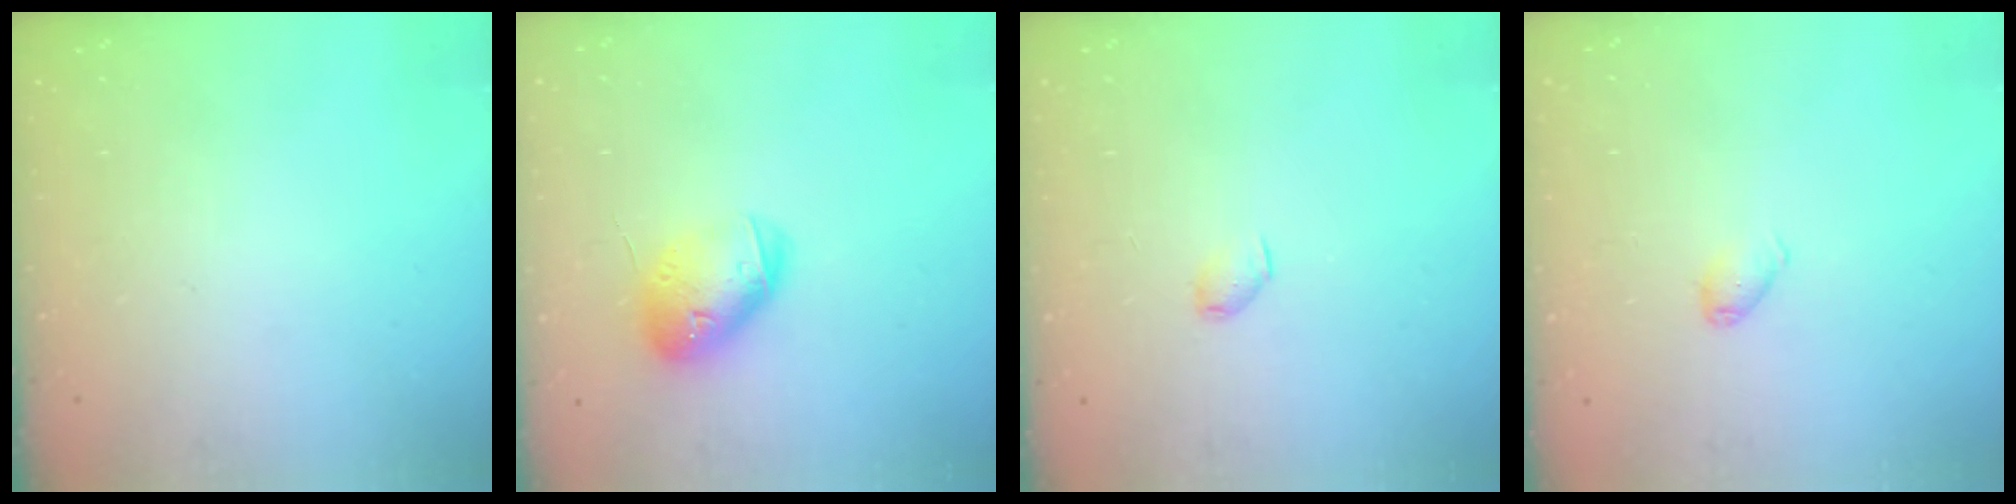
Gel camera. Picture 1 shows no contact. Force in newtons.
{"total": 12.6, "press": 12.4, "slide": 1.9}
{"total": 2.8, "press": 2.8, "slide": 0.5}
{"total": 4.3, "press": 4.2, "slide": 0.7}